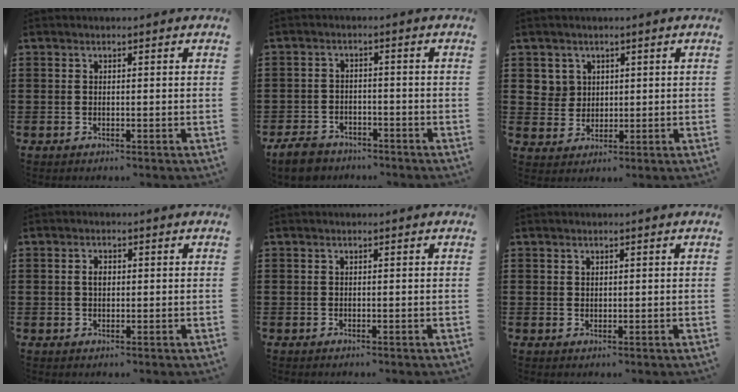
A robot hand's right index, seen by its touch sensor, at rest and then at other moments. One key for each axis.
{"total": 4.2, "fx": -3.8, "fy": 1.3, "fz": 1.0, "tx": -0.033, "ty": 0.005, "tz": -0.081}
{"total": 4.1, "fx": 1.8, "fy": 3.7, "fz": 0.6, "tx": -0.030, "ty": 0.012, "tz": 0.035}
{"total": 1.8, "fx": 0.3, "fy": 1.1, "fz": 1.4, "tx": -0.030, "ty": 0.007, "tz": 0.003}
{"total": 0.0}
{"total": 0.9, "fx": 0.6, "fy": 0.6, "fz": 0.2, "tx": -0.006, "ty": 0.002, "tz": 0.012}